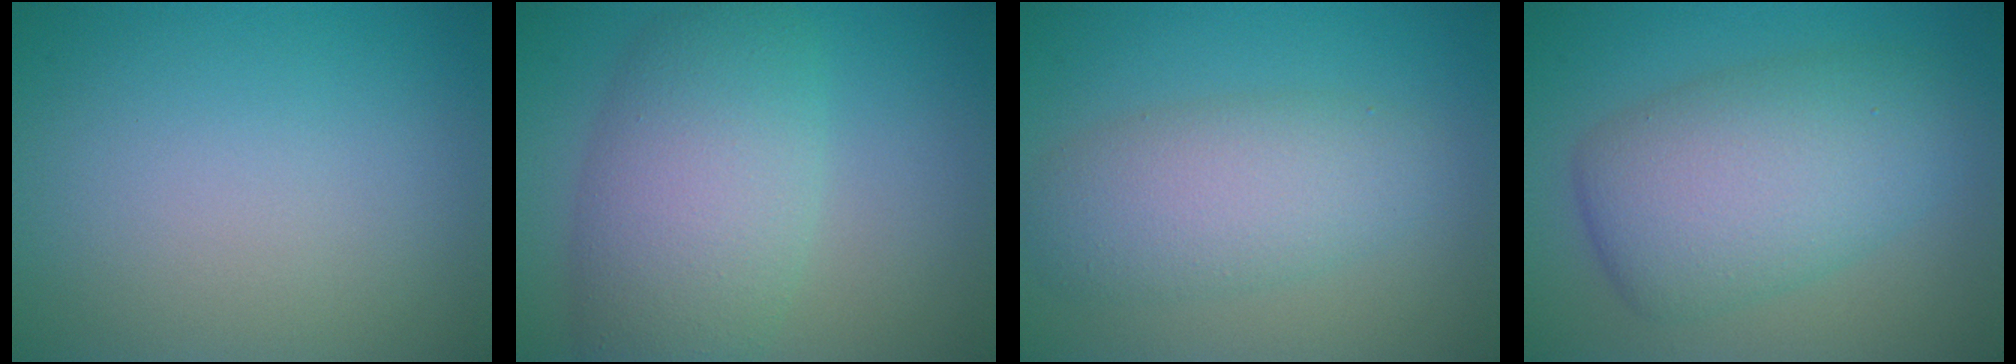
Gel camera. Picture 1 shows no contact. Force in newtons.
{"total": 7.7, "press": 7.7, "slide": 0.1}
{"total": 4.9, "press": 4.9, "slide": 0.4}
{"total": 7.7, "press": 7.7, "slide": 0.1}